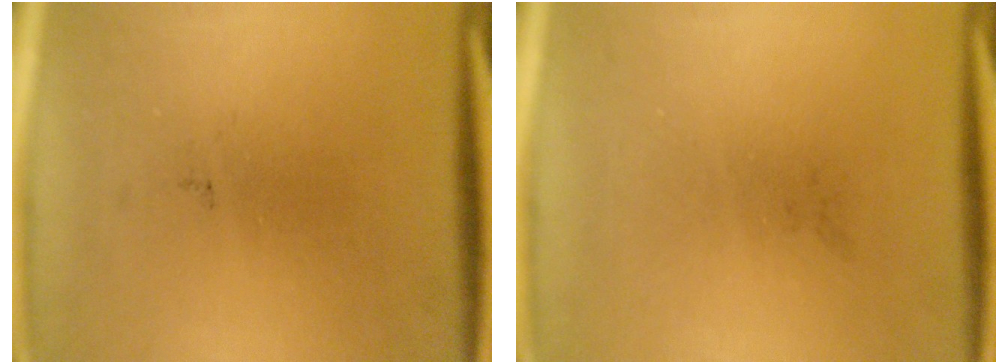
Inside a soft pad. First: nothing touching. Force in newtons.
{"total": 0.0}